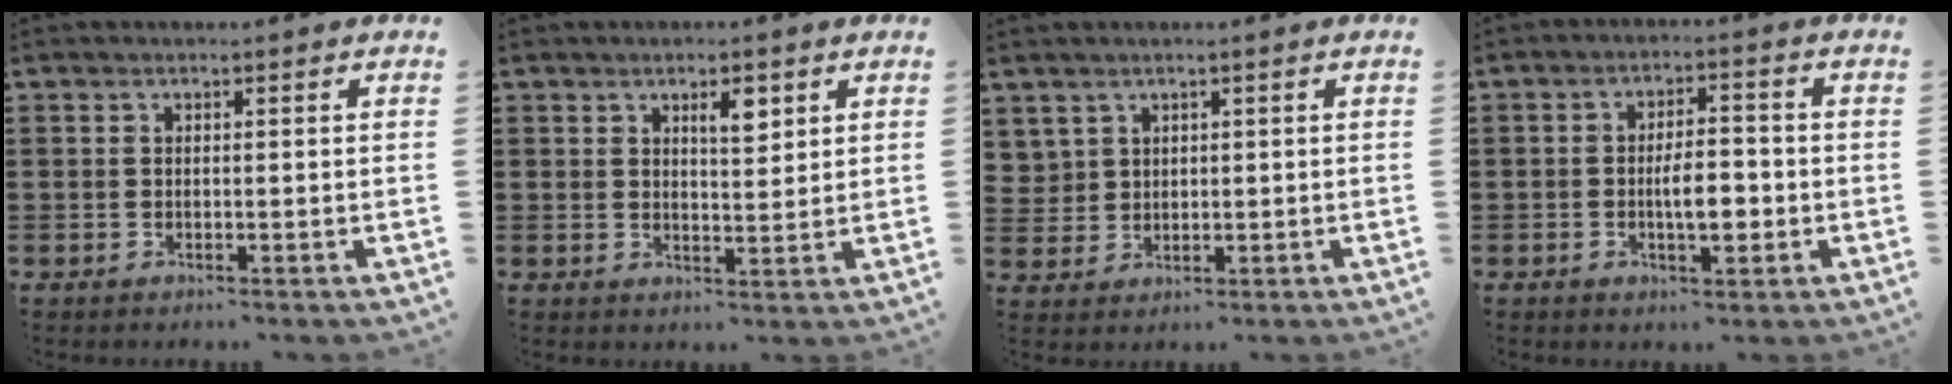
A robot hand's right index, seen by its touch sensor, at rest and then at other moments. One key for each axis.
{"total": 3.8, "fx": 2.0, "fy": 1.4, "fz": 2.9, "tx": -0.045, "ty": 0.001, "tz": 0.030}
{"total": 2.6, "fx": 1.6, "fy": 2.0, "fz": 0.1, "tx": -0.014, "ty": 0.009, "tz": 0.032}
{"total": 5.2, "fx": -1.1, "fy": 2.0, "fz": 4.7, "tx": -0.074, "ty": 0.002, "tz": -0.023}